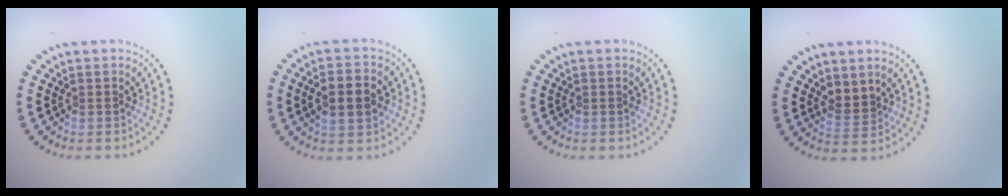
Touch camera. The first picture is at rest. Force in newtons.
{"total": 4.8, "press": 4.8, "slide": 0.4}
{"total": 0.0}
{"total": 1.8, "press": 1.5, "slide": 0.9}